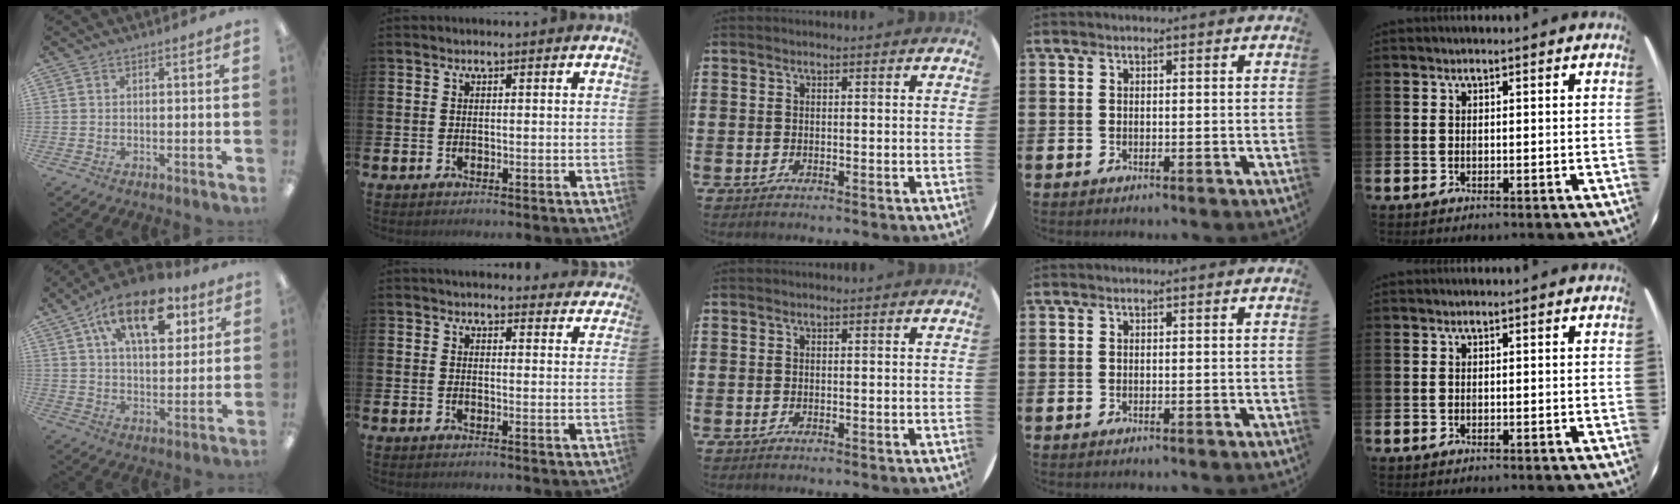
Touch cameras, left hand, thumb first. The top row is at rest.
{"thumb": {"total": 17.5, "force": [8.8, 8.9, 12.2], "torque": [-0.181, -0.024, 0.145]}, "index": {"total": 3.5, "force": [3.4, 0.8, 0.2], "torque": [-0.001, -0.019, 0.061]}}